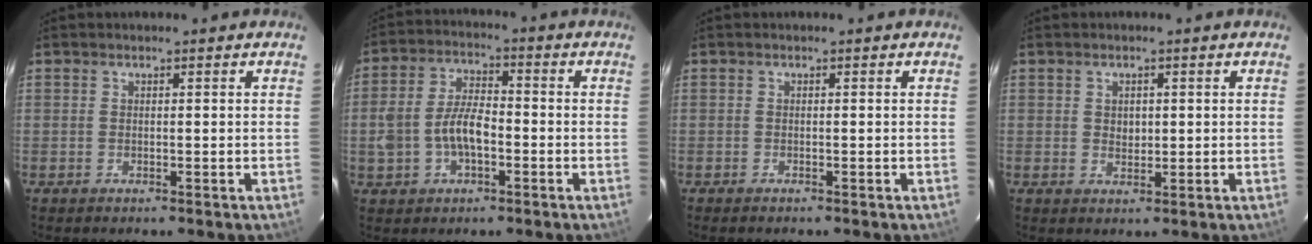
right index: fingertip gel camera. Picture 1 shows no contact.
{"total": 8.9, "force": [-2.2, 4.9, 7.1], "torque": [-0.146, 0.013, -0.033]}
{"total": 0.7, "force": [-0.6, 0.1, 0.3], "torque": [-0.006, -0.002, -0.012]}
{"total": 2.2, "force": [0.3, 1.8, 1.2], "torque": [-0.017, 0.004, 0.007]}